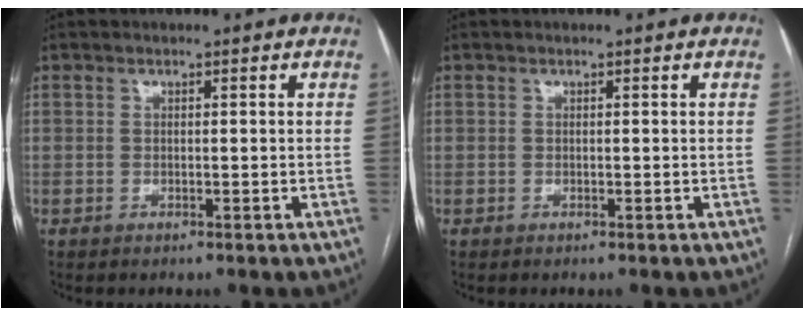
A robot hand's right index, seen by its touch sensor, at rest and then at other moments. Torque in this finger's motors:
{"motor_torque": [0.00, 0.00, 0.00, 0.00]}